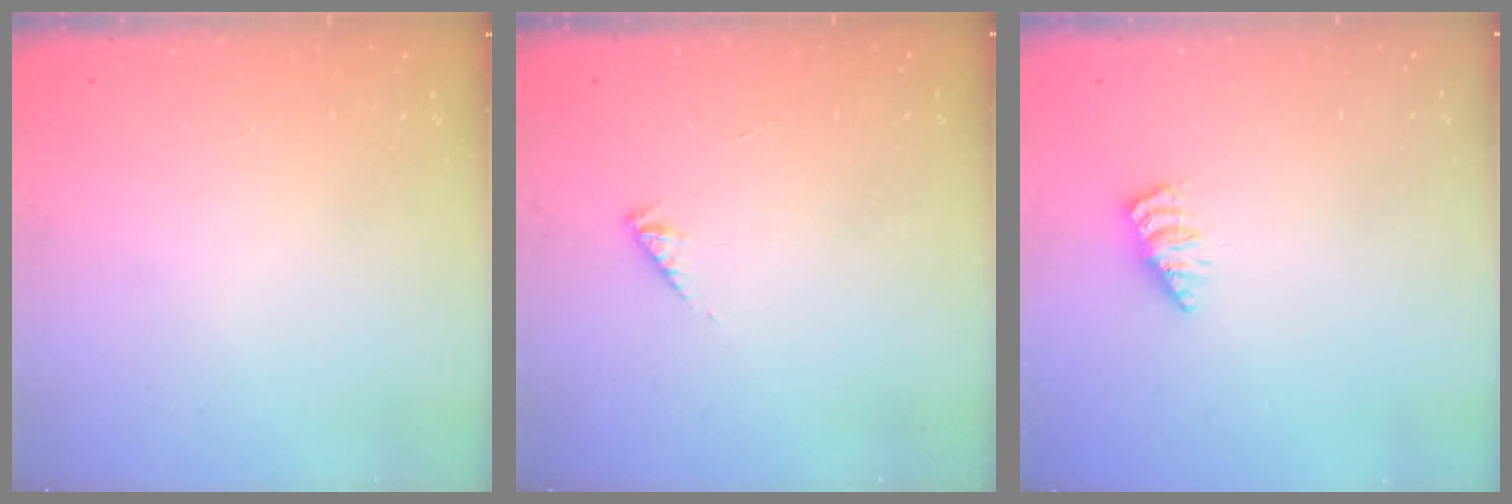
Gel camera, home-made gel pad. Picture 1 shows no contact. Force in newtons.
{"total": 2.0, "press": 1.9, "slide": 0.5}
{"total": 1.9, "press": 1.9, "slide": 0.3}